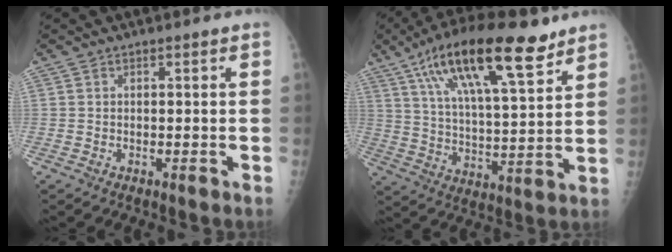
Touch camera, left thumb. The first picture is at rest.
{"total": 21.6, "force": [12.7, 6.6, 16.2], "torque": [-0.263, -0.028, 0.219]}